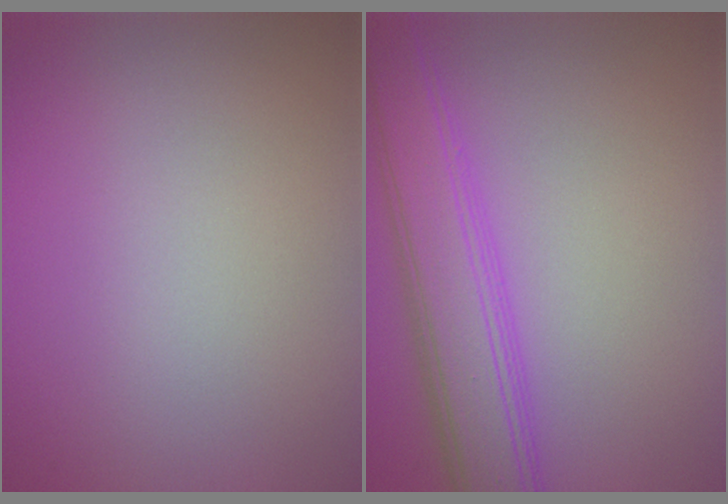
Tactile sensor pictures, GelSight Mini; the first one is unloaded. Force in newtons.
{"total": 6.1, "press": 6.1, "slide": 0.2}